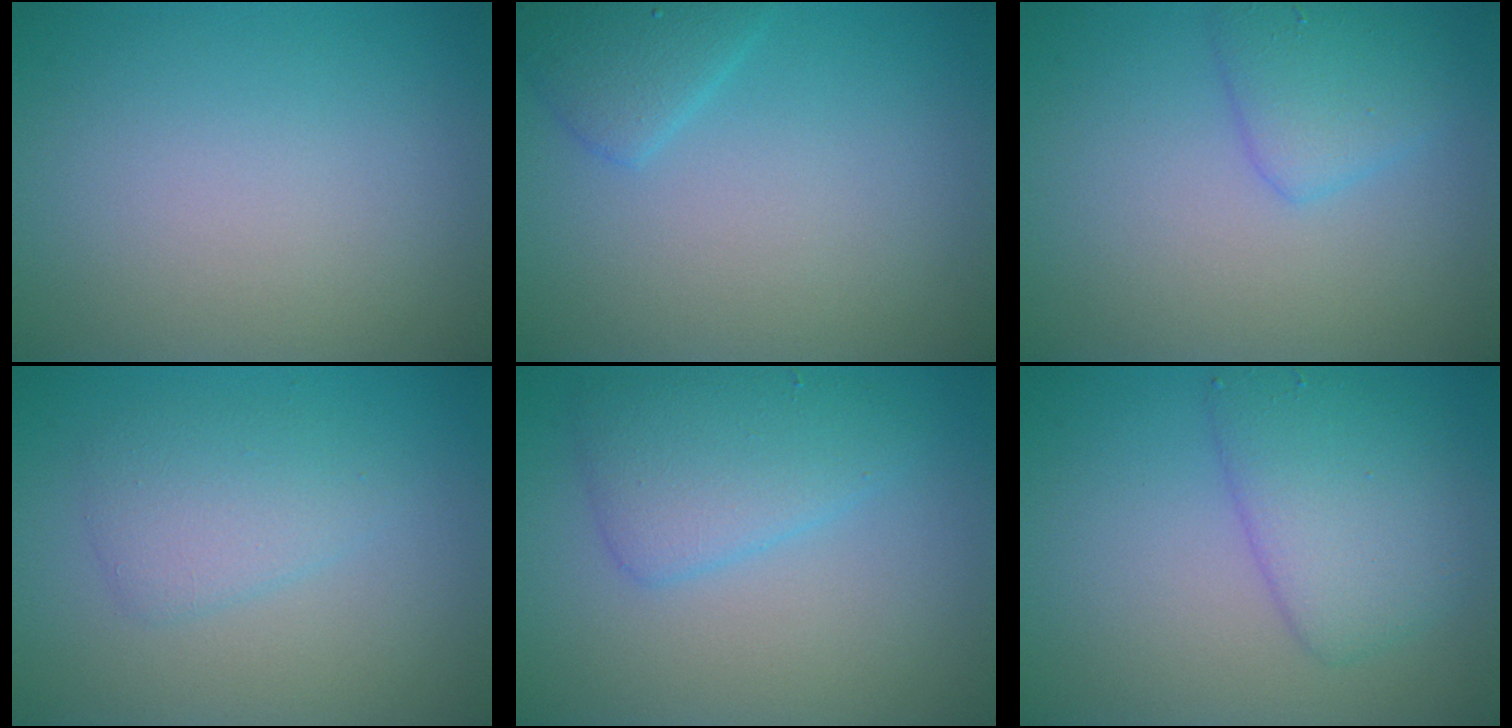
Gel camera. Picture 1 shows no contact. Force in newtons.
{"total": 2.1, "press": 2.1, "slide": 0.2}
{"total": 2.6, "press": 2.6, "slide": 0.2}
{"total": 2.6, "press": 2.6, "slide": 0.1}
{"total": 3.7, "press": 3.7, "slide": 0.1}
{"total": 4.4, "press": 4.3, "slide": 0.2}